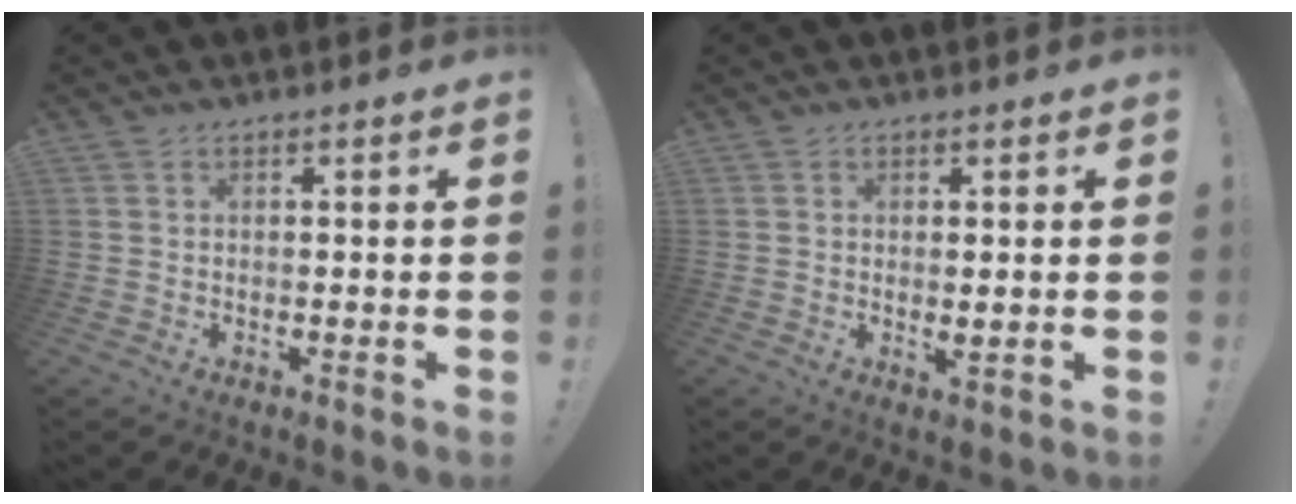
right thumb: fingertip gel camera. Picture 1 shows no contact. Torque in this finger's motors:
{"motor_torque": [-0.04, -0.18, -0.02, 0.17, -0.01]}